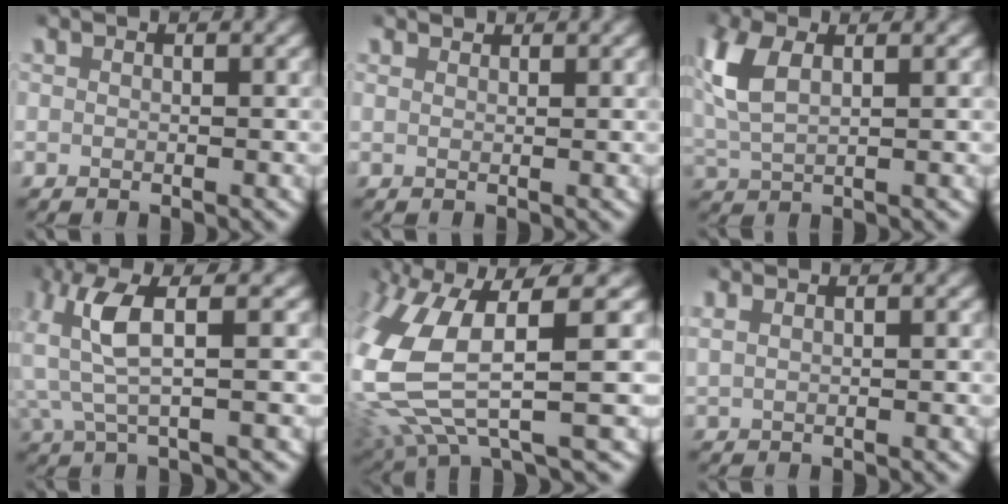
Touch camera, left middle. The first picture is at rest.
{"total": 1.1, "force": [1.1, 0.0, 0.2], "torque": [0.002, -0.001, 0.020]}
{"total": 4.7, "force": [1.4, 2.7, 3.5], "torque": [-0.110, -0.004, 0.032]}
{"total": 5.2, "force": [0.9, 1.7, 4.8], "torque": [-0.109, 0.014, 0.013]}
{"total": 10.6, "force": [-0.5, 6.6, 8.3], "torque": [-0.215, -0.024, 0.003]}
{"total": 1.2, "force": [0.8, 0.5, 0.8], "torque": [-0.019, 0.005, 0.018]}